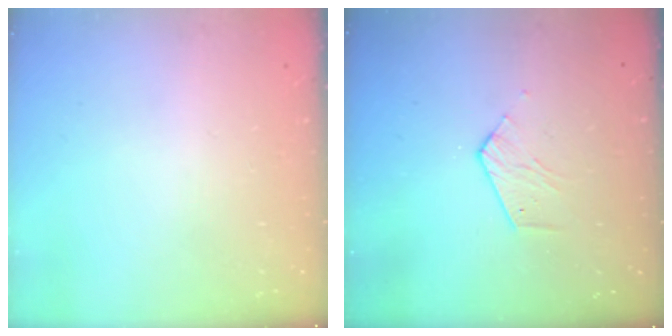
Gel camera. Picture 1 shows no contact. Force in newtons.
{"total": 3.9, "press": 3.8, "slide": 0.4}